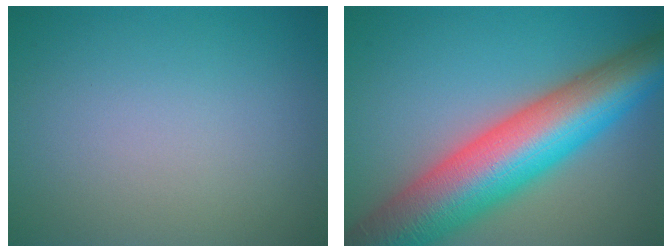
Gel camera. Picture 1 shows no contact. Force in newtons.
{"total": 13.6, "press": 13.6, "slide": 0.5}